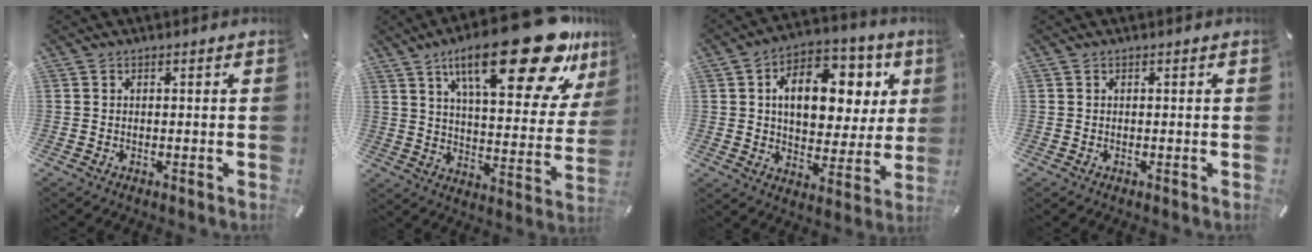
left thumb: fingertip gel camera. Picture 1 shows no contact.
{"total": 26.8, "force": [16.3, 8.8, 19.4], "torque": [-0.286, -0.096, 0.259]}
{"total": 15.7, "force": [4.7, 10.5, 10.7], "torque": [-0.152, -0.010, 0.081]}
{"total": 0.0}